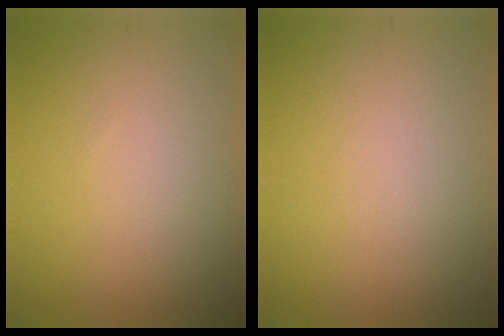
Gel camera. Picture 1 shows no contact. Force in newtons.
{"total": 0.0}